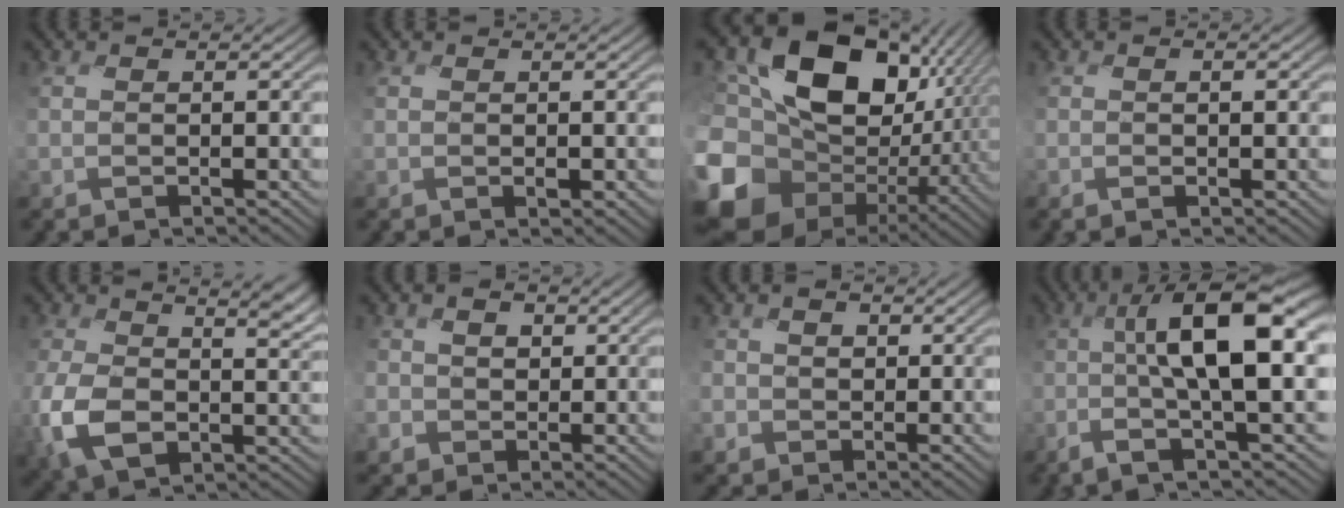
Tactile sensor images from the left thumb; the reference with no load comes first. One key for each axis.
{"total": 0.8, "fx": 0.0, "fy": 0.5, "fz": 0.7, "tx": -0.012, "ty": -0.005, "tz": 0.001}
{"total": 19.4, "fx": -3.8, "fy": 15.0, "fz": 11.8, "tx": -0.293, "ty": -0.036, "tz": -0.063}
{"total": 0.8, "fx": -0.2, "fy": 0.1, "fz": 0.8, "tx": -0.008, "ty": 0.000, "tz": -0.004}
{"total": 10.2, "fx": 0.0, "fy": 6.6, "fz": 7.8, "tx": -0.188, "ty": -0.025, "tz": 0.004}
{"total": 2.5, "fx": -0.4, "fy": 2.4, "fz": 0.7, "tx": -0.016, "ty": -0.004, "tz": -0.018}
{"total": 2.0, "fx": -0.4, "fy": 2.0, "fz": 0.2, "tx": -0.006, "ty": -0.005, "tz": -0.017}
{"total": 10.7, "fx": -0.1, "fy": 2.5, "fz": 10.4, "tx": -0.168, "ty": 0.009, "tz": -0.014}